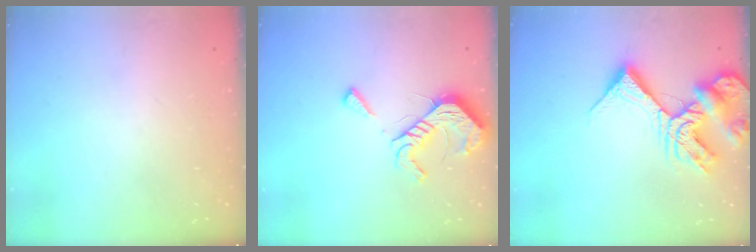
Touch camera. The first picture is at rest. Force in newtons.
{"total": 13.1, "press": 13.1, "slide": 0.5}
{"total": 13.8, "press": 13.7, "slide": 1.8}